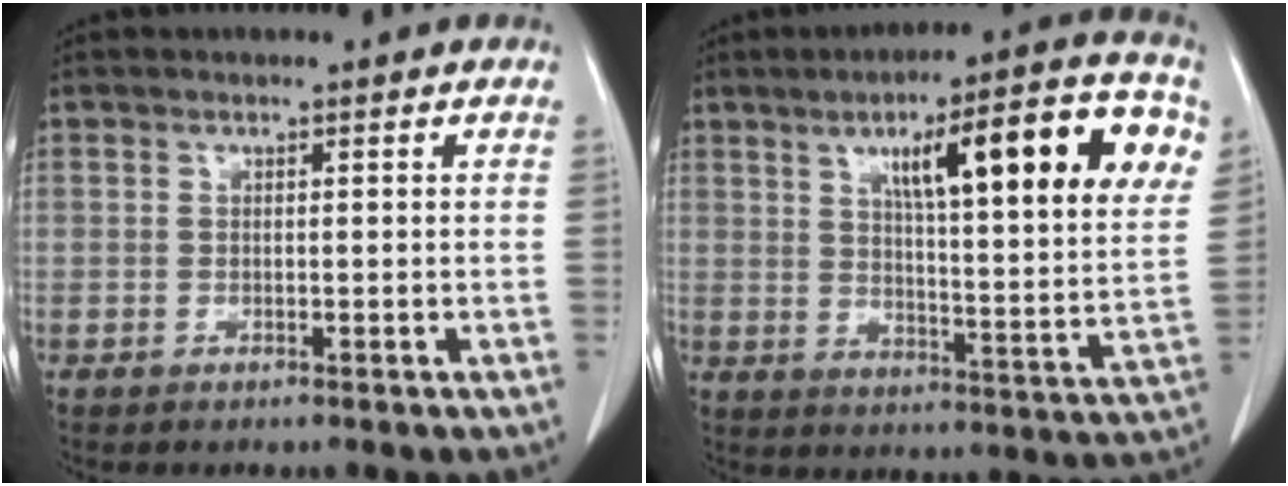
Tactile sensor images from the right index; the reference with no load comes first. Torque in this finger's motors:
{"motor_torque": [1.58, 0.56, 0.48, 0.21]}